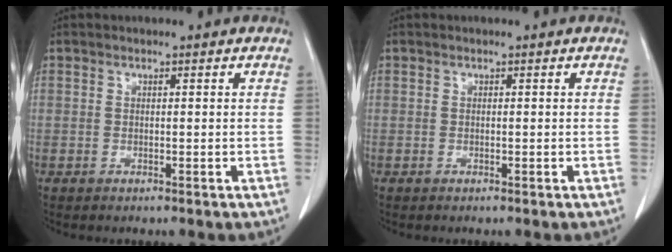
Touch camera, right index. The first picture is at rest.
{"total": 0.0}